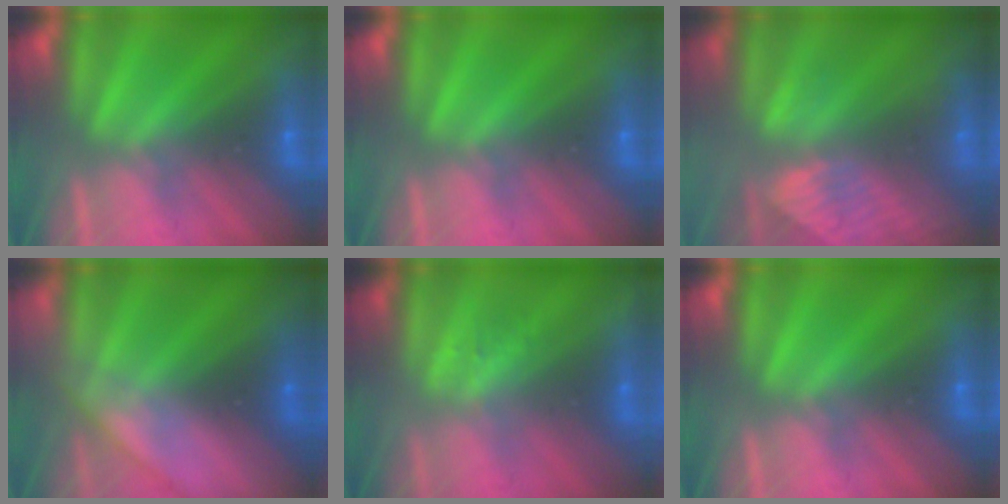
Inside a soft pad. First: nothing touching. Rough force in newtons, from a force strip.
{"total": 0.0}
{"total": 3.2}
{"total": 2.9}
{"total": 1.1}
{"total": 0.0}